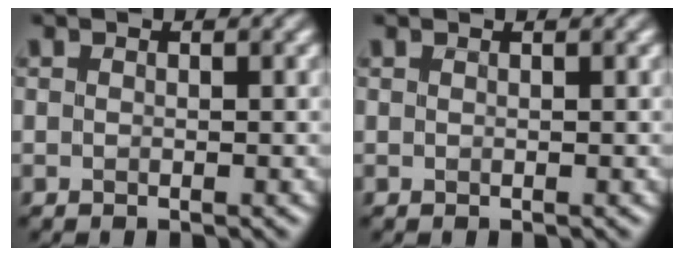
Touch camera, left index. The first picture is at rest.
{"total": 0.0}